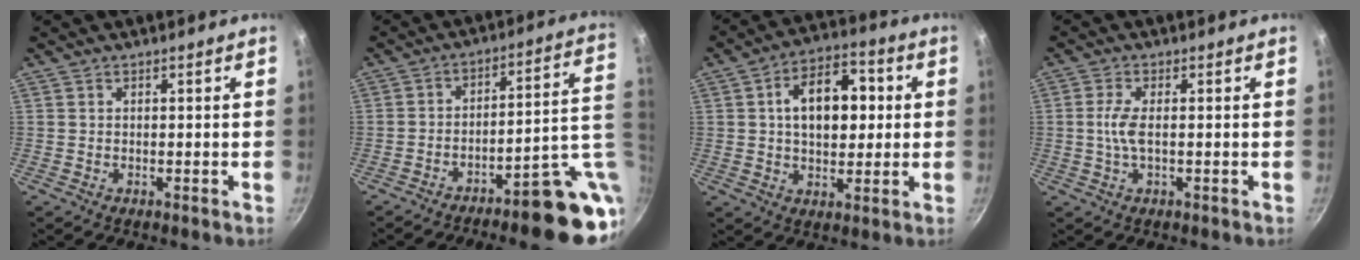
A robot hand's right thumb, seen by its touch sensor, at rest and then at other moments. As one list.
[{"total": 16.7, "force": [-6.0, 5.3, 14.7], "torque": [-0.150, 0.032, -0.074]}, {"total": 13.6, "force": [2.0, 8.5, 10.4], "torque": [-0.122, 0.016, 0.022]}, {"total": 3.9, "force": [-0.1, 1.2, 3.7], "torque": [-0.087, 0.003, -0.006]}]